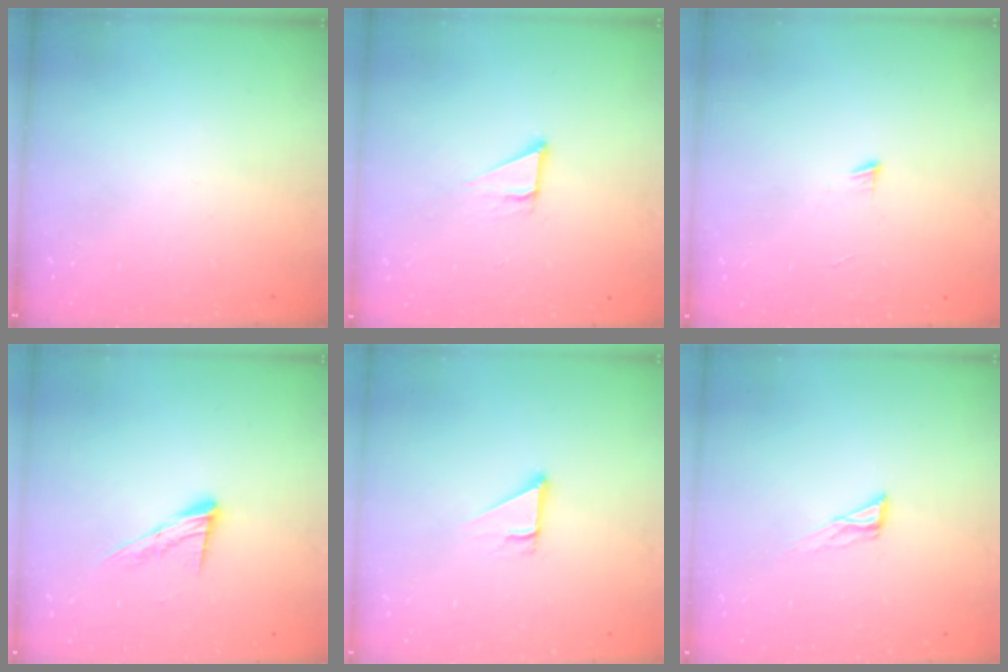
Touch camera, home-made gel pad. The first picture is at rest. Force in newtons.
{"total": 3.1, "press": 2.4, "slide": 1.9}
{"total": 4.0, "press": 3.9, "slide": 0.4}
{"total": 10.7, "press": 10.6, "slide": 1.3}
{"total": 2.5, "press": 2.5, "slide": 0.2}
{"total": 6.5, "press": 6.5, "slide": 0.4}